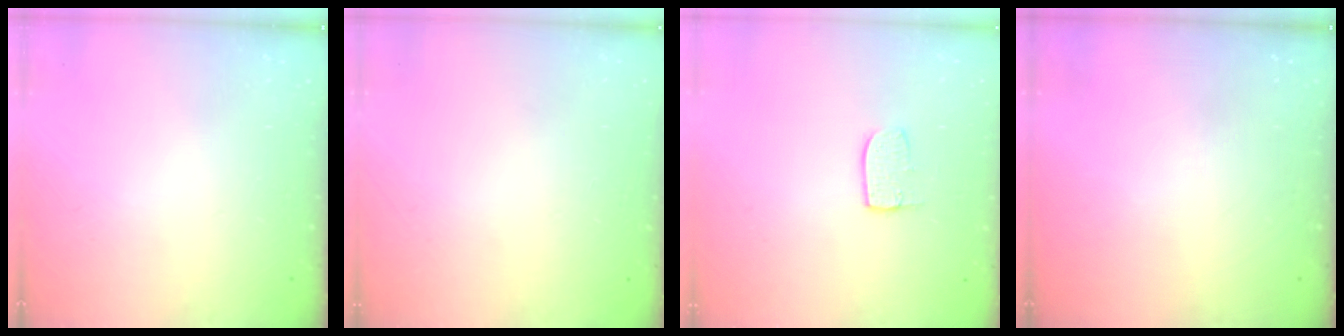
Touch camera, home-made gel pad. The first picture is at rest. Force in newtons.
{"total": 0.0}
{"total": 5.4, "press": 5.4, "slide": 0.3}
{"total": 0.0}